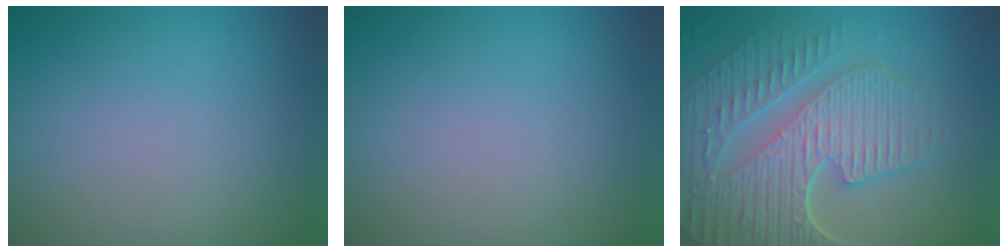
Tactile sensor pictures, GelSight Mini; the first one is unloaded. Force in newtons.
{"total": 0.0}
{"total": 9.3, "press": 6.2, "slide": 6.9}